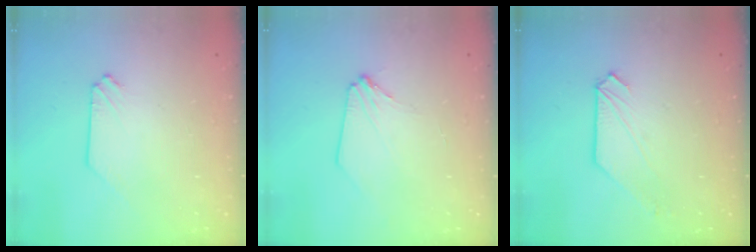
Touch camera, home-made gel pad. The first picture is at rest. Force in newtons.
{"total": 2.6, "press": 2.5, "slide": 0.4}
{"total": 1.1, "press": 1.1, "slide": 0.1}